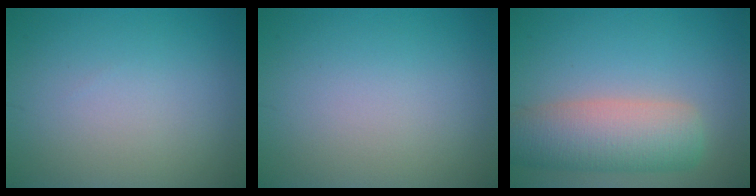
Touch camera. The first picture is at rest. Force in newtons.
{"total": 0.0}
{"total": 6.8, "press": 6.8, "slide": 0.5}